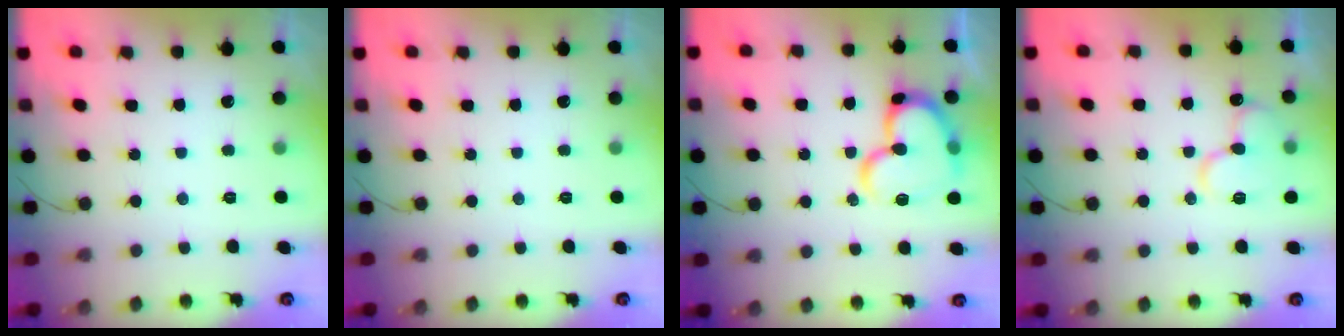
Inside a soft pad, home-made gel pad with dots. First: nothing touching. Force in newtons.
{"total": 0.0}
{"total": 17.8, "press": 17.6, "slide": 2.1}
{"total": 12.8, "press": 12.7, "slide": 1.6}